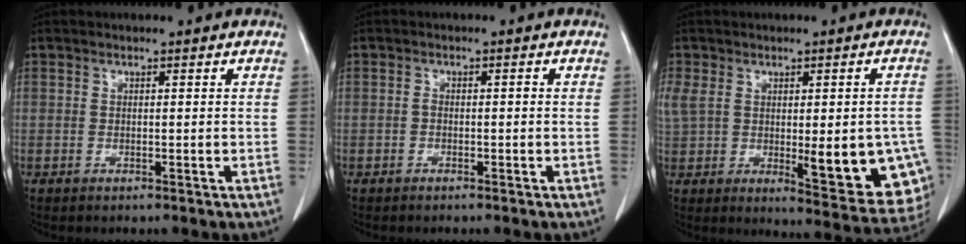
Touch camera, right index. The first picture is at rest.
{"total": 0.9, "force": [-0.2, 0.5, 0.7], "torque": [-0.009, 0.005, -0.003]}
{"total": 18.5, "force": [-1.8, 7.8, 16.7], "torque": [-0.224, 0.013, 0.009]}